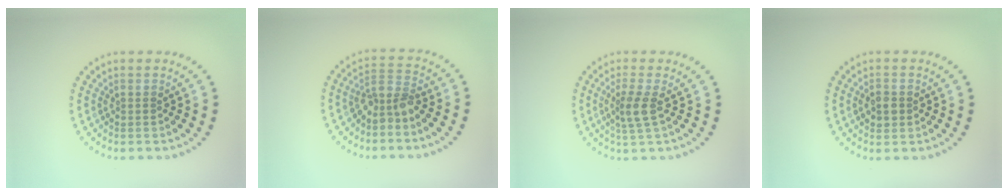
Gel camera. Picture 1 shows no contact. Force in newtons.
{"total": 2.5, "press": 1.9, "slide": 1.6}
{"total": 2.5, "press": 1.9, "slide": 1.6}
{"total": 1.8, "press": 1.7, "slide": 0.3}